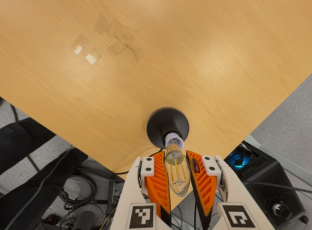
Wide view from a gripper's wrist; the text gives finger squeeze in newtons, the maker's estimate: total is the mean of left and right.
{"total": 22.8, "left": 24.6, "right": 20.9}